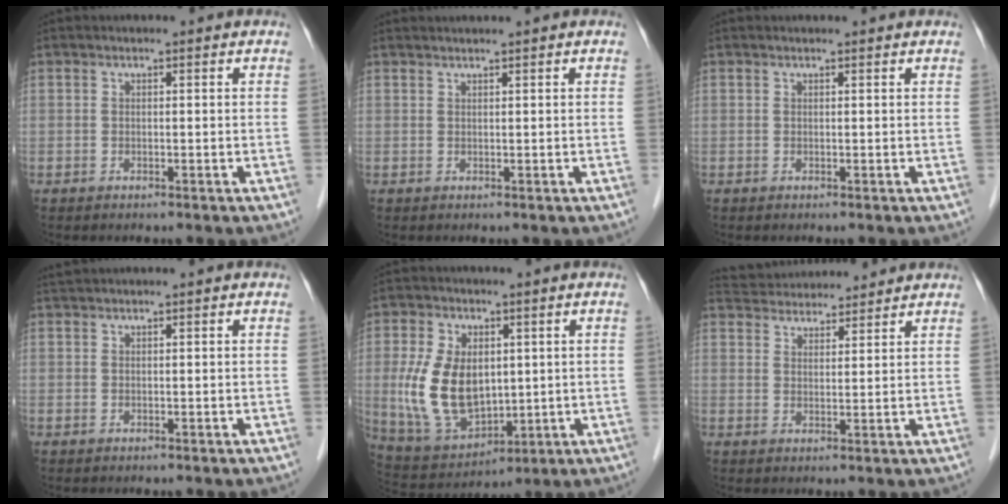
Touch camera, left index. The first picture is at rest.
{"total": 1.3, "force": [1.2, -0.2, 0.5], "torque": [-0.006, 0.013, 0.025]}
{"total": 0.9, "force": [0.8, 0.1, 0.2], "torque": [-0.010, 0.010, 0.014]}
{"total": 0.8, "force": [0.7, -0.2, 0.3], "torque": [-0.011, 0.011, 0.021]}
{"total": 11.8, "force": [0.8, 7.2, 9.2], "torque": [-0.196, -0.001, 0.038]}
{"total": 9.8, "force": [9.4, 1.7, 1.9], "torque": [-0.036, 0.033, 0.146]}